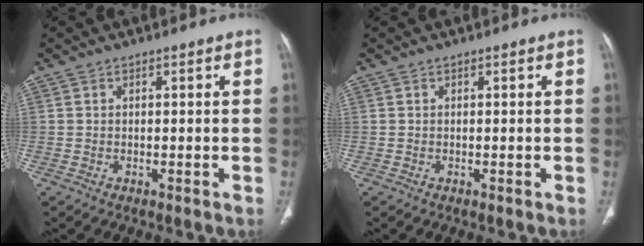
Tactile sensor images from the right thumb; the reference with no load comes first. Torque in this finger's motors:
{"motor_torque": [-0.05, 0.03, -0.13, 0.02, 0.02]}